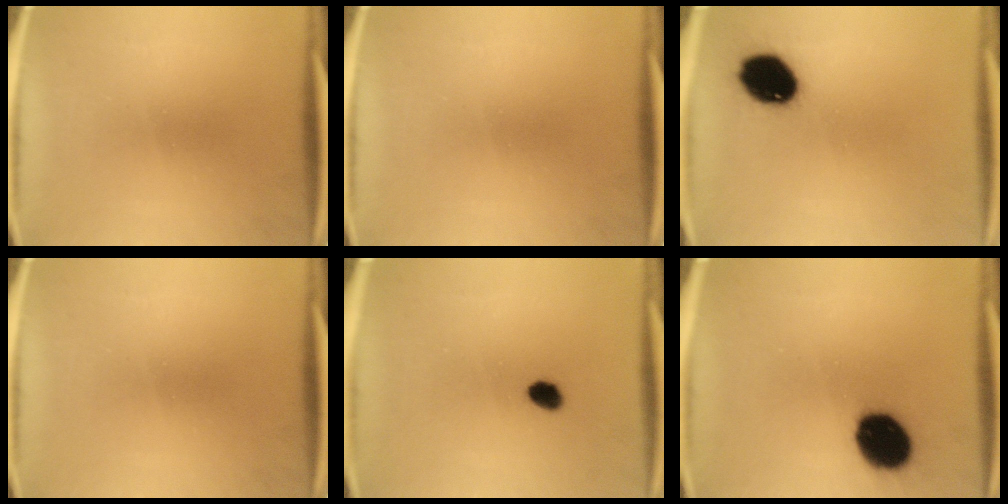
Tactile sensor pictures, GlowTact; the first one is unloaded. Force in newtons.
{"total": 0.0}
{"total": 12.7}
{"total": 0.0}
{"total": 2.7}
{"total": 14.8}